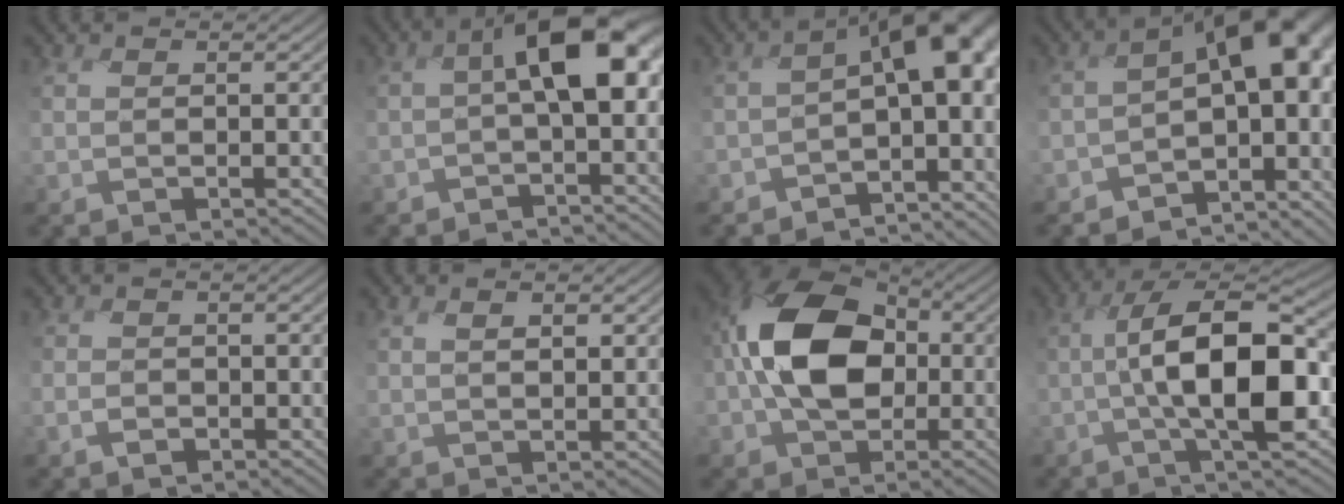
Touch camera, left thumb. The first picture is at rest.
{"total": 9.4, "force": [-0.7, 5.1, 7.8], "torque": [-0.123, 0.002, -0.021]}
{"total": 13.6, "force": [-2.3, 8.2, 10.6], "torque": [-0.167, -0.024, -0.023]}
{"total": 15.0, "force": [-1.6, 8.9, 11.9], "torque": [-0.185, -0.031, 0.008]}
{"total": 1.8, "force": [-1.5, 1.0, -0.1], "torque": [0.007, -0.005, -0.034]}
{"total": 1.6, "force": [0.6, 0.8, 1.3], "torque": [-0.017, -0.002, 0.011]}
{"total": 13.5, "force": [-0.8, 9.5, 9.5], "torque": [-0.193, 0.017, -0.029]}
{"total": 11.6, "force": [-1.6, 4.9, 10.5], "torque": [-0.175, 0.004, -0.035]}